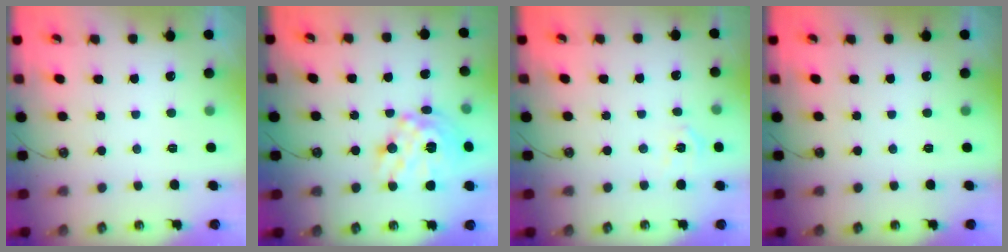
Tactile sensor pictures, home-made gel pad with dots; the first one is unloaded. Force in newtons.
{"total": 18.5, "press": 18.4, "slide": 1.6}
{"total": 4.5, "press": 4.5, "slide": 0.5}
{"total": 0.0}